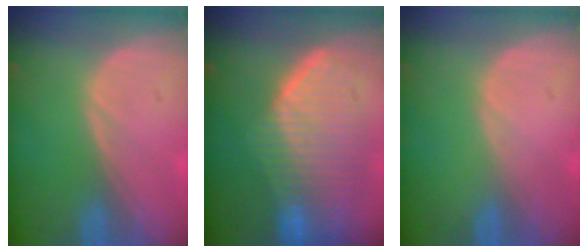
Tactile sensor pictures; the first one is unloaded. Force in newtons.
{"total": 10.1, "press": 9.0, "slide": 4.6}
{"total": 0.0}